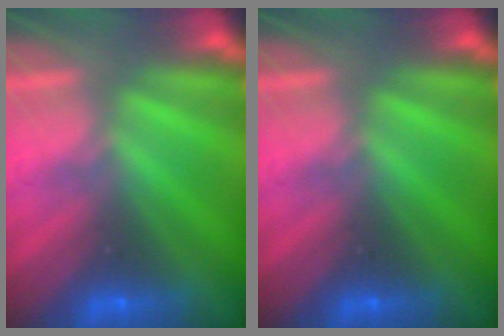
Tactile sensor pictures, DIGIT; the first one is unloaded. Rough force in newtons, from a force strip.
{"total": 0.0}